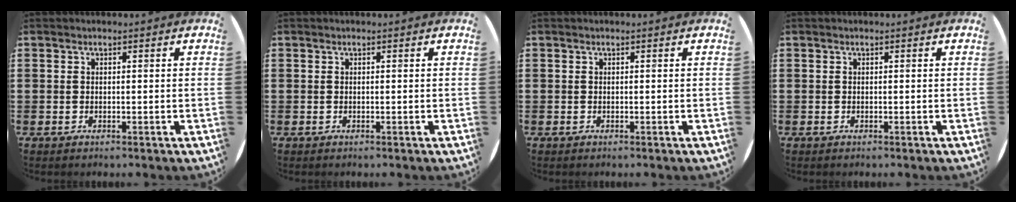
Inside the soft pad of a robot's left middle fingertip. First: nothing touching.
{"total": 0.0}
{"total": 0.0}
{"total": 0.0}